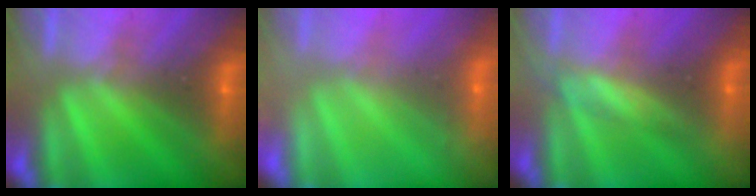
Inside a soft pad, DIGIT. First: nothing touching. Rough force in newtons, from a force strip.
{"total": 2.3}
{"total": 2.8}